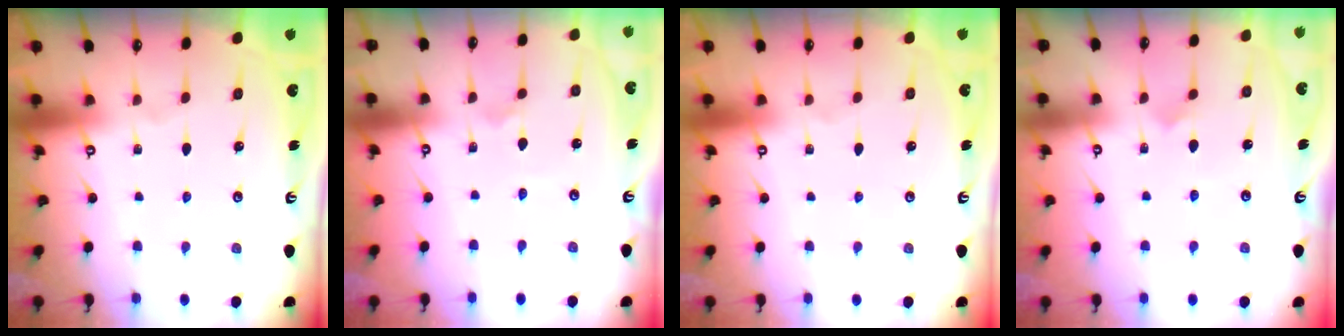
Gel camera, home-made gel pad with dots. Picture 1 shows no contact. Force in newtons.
{"total": 1.0, "press": 0.9, "slide": 0.4}
{"total": 0.0}
{"total": 5.5, "press": 5.4, "slide": 0.5}